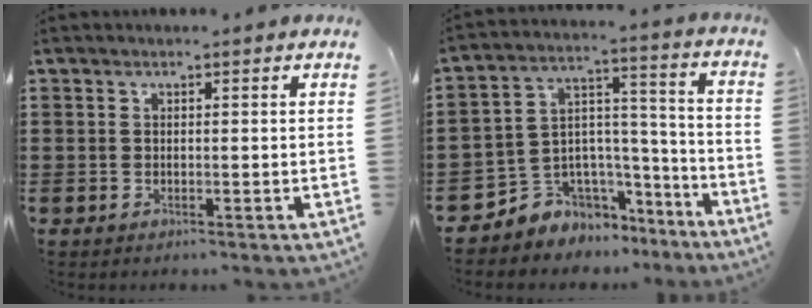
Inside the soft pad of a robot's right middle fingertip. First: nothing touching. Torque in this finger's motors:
{"motor_torque": [2.14, 0.00, 0.10, 0.03]}